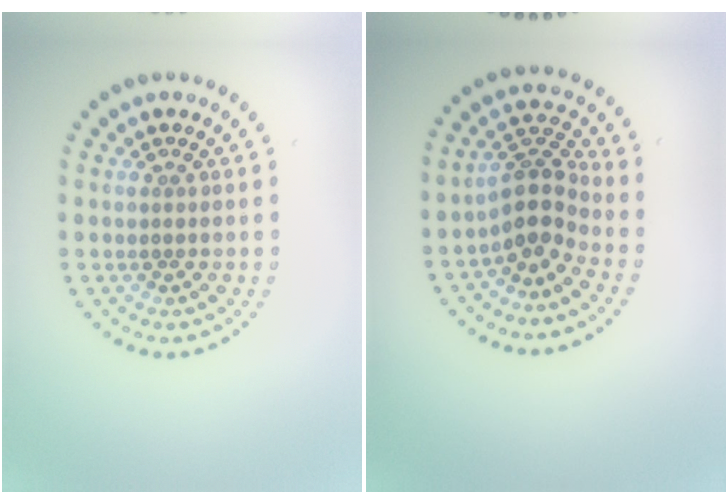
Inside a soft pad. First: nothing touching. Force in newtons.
{"total": 3.6, "press": 2.7, "slide": 2.5}